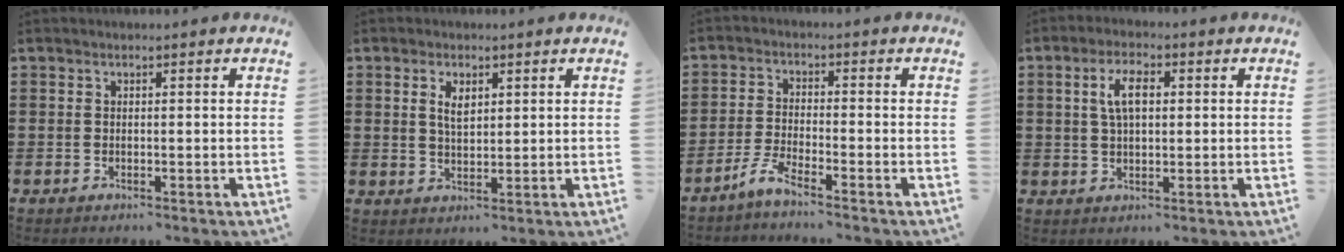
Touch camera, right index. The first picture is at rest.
{"total": 2.9, "force": [0.9, 1.5, 2.3], "torque": [-0.051, 0.005, 0.015]}
{"total": 3.5, "force": [-3.0, -0.1, 1.9], "torque": [-0.057, -0.006, -0.064]}
{"total": 5.2, "force": [1.0, 2.2, 4.6], "torque": [-0.095, 0.010, 0.015]}